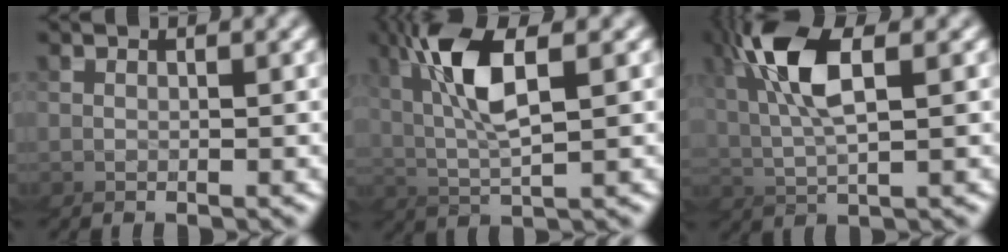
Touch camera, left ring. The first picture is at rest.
{"total": 6.1, "force": [3.2, 0.7, 5.1], "torque": [-0.148, 0.035, 0.046]}
{"total": 6.3, "force": [2.7, 2.0, 5.3], "torque": [-0.158, 0.016, 0.044]}